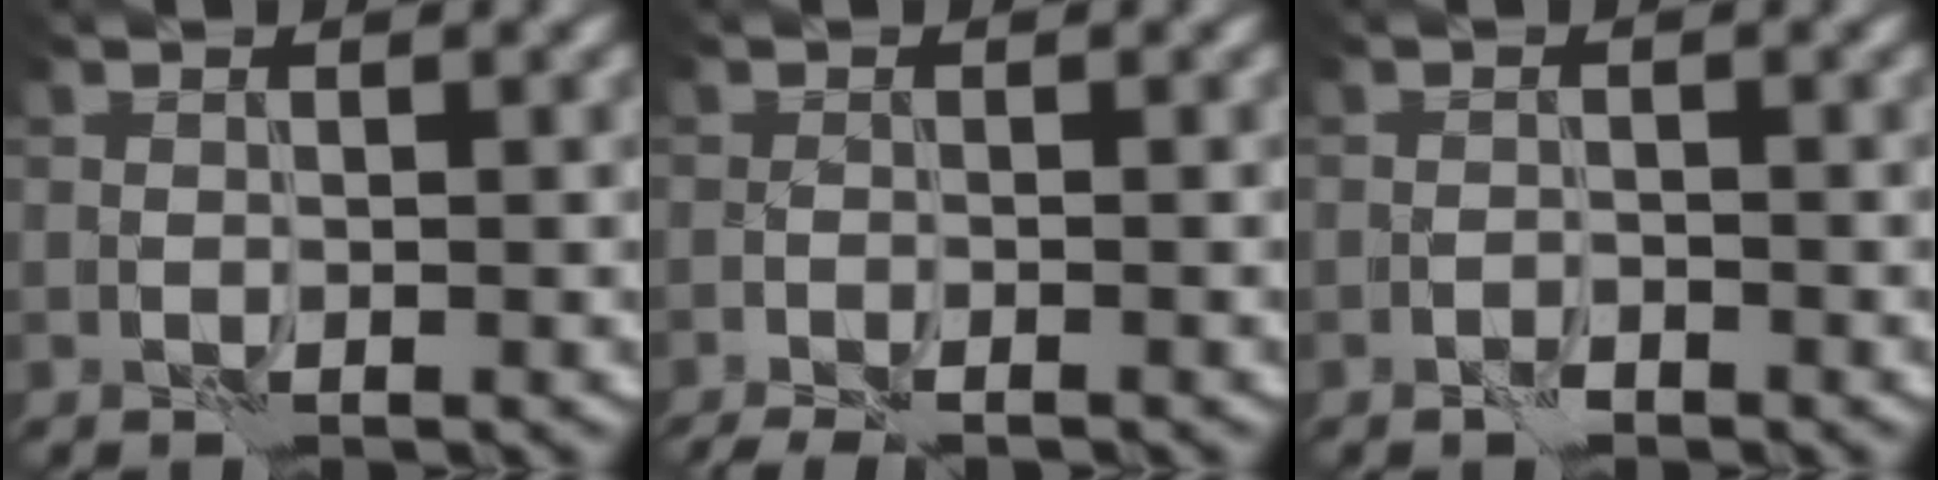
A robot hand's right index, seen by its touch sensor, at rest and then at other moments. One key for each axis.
{"total": 3.0, "fx": -2.6, "fy": 0.5, "fz": 1.4, "tx": -0.034, "ty": -0.008, "tz": -0.043}
{"total": 0.9, "fx": -0.7, "fy": 0.4, "fz": 0.3, "tx": -0.003, "ty": 0.002, "tz": -0.015}